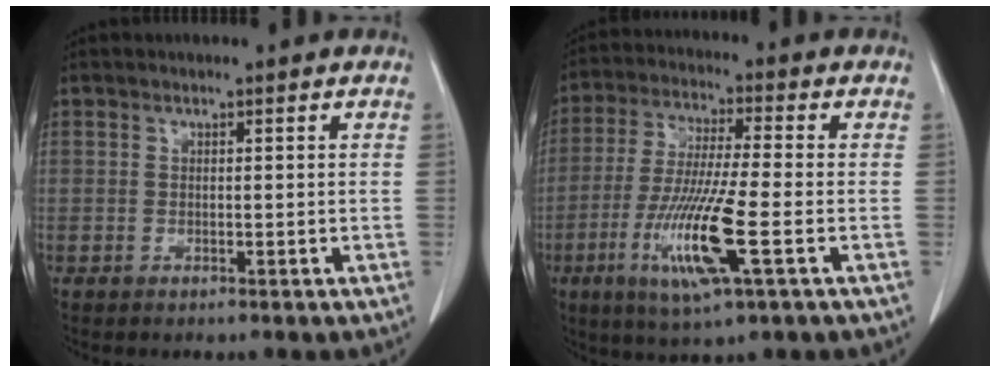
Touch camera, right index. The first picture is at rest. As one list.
[{"total": 13.0, "force": [-4.3, 0.6, 12.3], "torque": [-0.250, -0.024, -0.082]}]